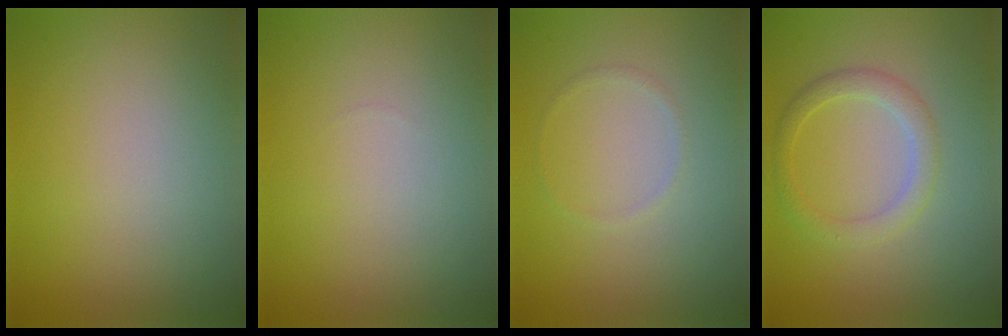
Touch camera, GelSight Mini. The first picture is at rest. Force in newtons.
{"total": 0.0}
{"total": 0.6, "press": 0.6, "slide": 0.1}
{"total": 2.4, "press": 2.4, "slide": 0.1}